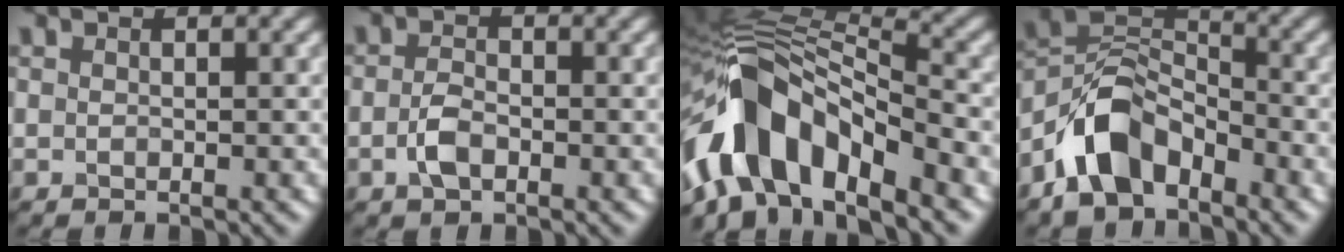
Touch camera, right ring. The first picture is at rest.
{"total": 2.2, "force": [-0.7, 1.2, 1.7], "torque": [-0.037, -0.001, -0.018]}
{"total": 11.7, "force": [-5.6, 6.0, 8.4], "torque": [-0.145, 0.018, -0.110]}
{"total": 6.8, "force": [-4.2, 3.9, 3.7], "torque": [-0.060, 0.007, -0.089]}